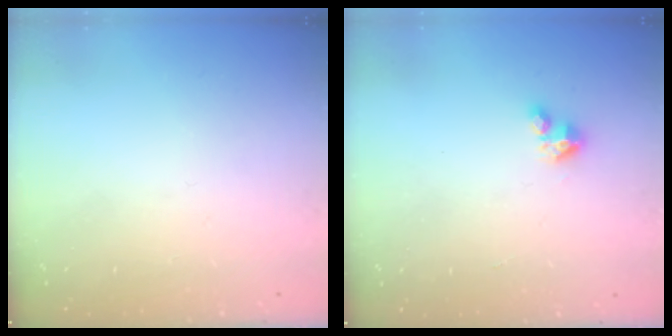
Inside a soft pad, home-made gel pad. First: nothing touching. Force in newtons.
{"total": 2.8, "press": 2.8, "slide": 0.2}